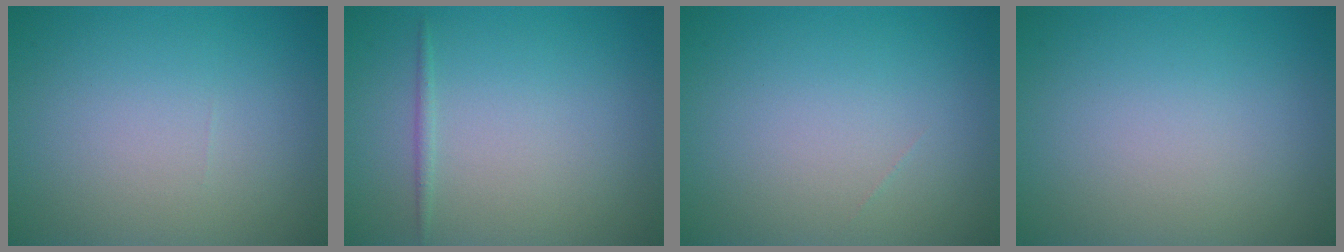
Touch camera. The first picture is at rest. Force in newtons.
{"total": 0.6, "press": 0.6, "slide": 0.0}
{"total": 0.0}
{"total": 0.0}